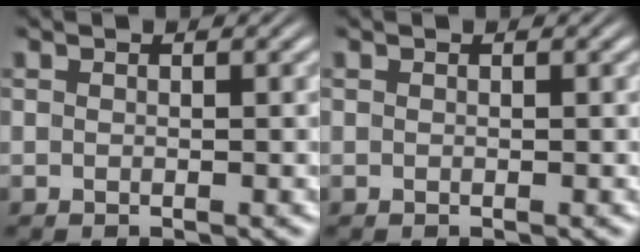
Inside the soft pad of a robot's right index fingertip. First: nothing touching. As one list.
[{"total": 0.0}]